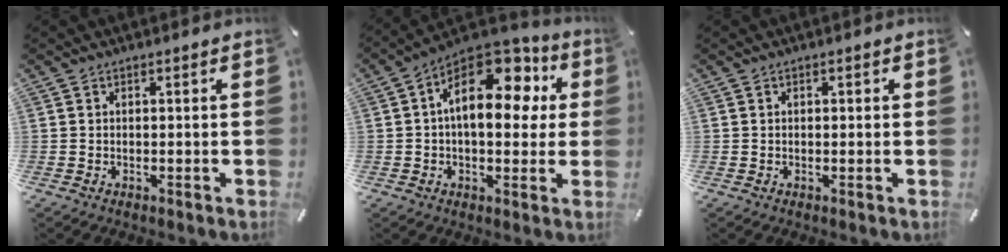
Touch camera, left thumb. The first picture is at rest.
{"total": 17.1, "force": [4.8, 9.8, 13.1], "torque": [-0.200, -0.022, 0.081]}
{"total": 0.6, "force": [0.0, 0.4, 0.5], "torque": [-0.009, 0.002, -0.001]}